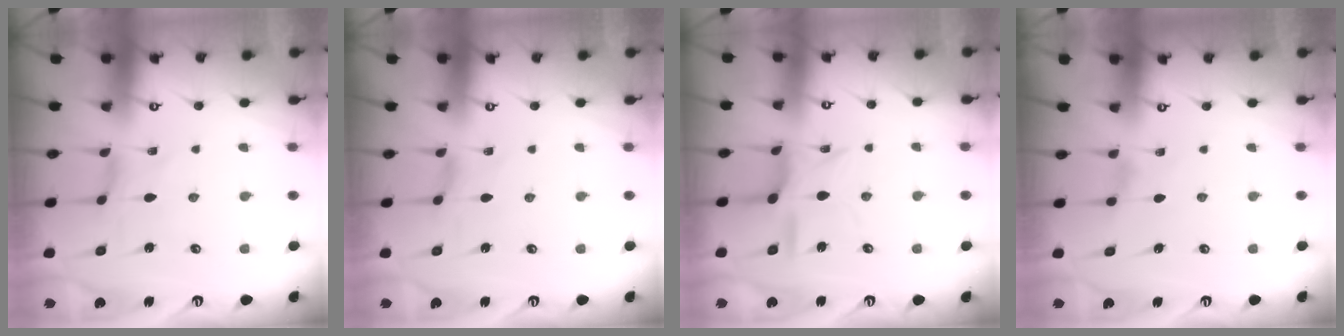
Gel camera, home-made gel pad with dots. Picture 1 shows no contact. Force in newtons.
{"total": 1.1, "press": 1.1, "slide": 0.2}
{"total": 11.2, "press": 11.1, "slide": 0.8}
{"total": 1.8, "press": 1.7, "slide": 0.3}